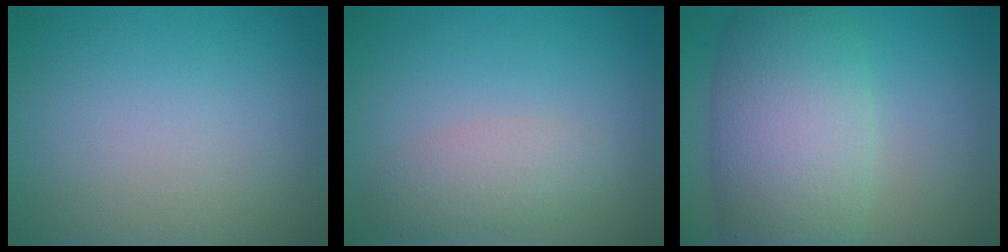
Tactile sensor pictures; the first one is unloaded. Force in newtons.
{"total": 2.7, "press": 2.7, "slide": 0.1}
{"total": 9.3, "press": 9.3, "slide": 0.5}